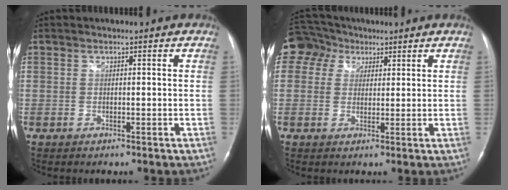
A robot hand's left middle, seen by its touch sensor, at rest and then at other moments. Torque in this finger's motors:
{"motor_torque": [0.10, -0.04, -0.05, 0.00]}